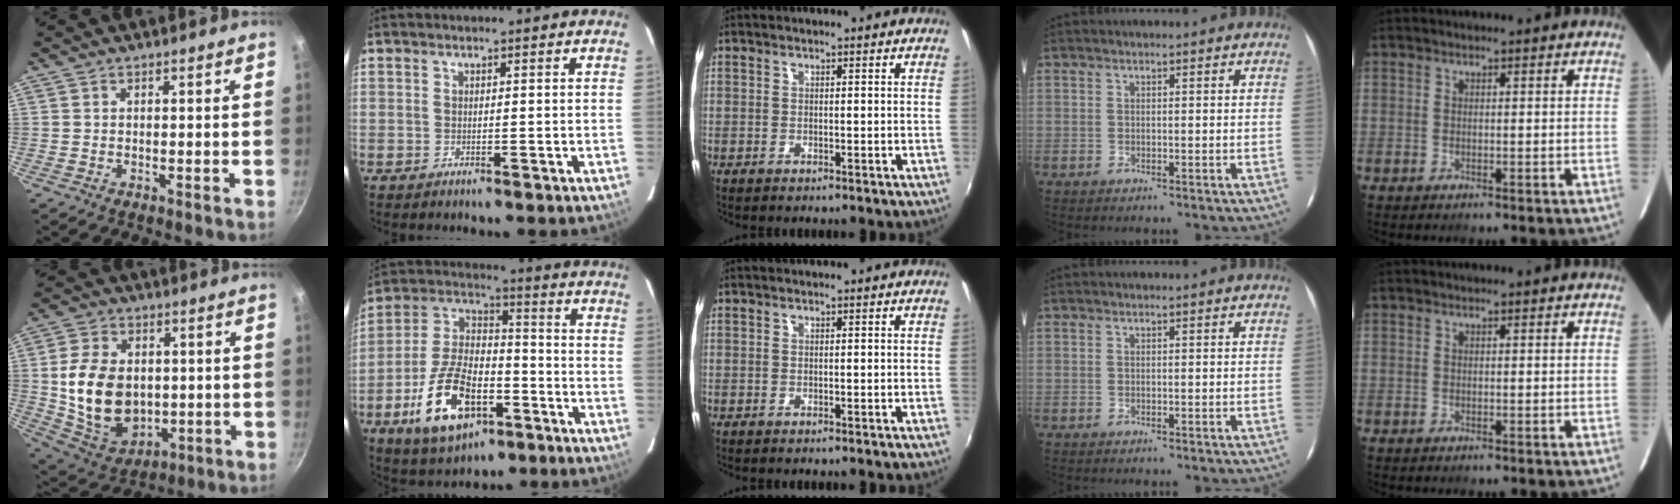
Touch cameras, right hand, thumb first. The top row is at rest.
{"thumb": {"total": 16.7, "force": [0.4, 12.2, 11.4], "torque": [-0.185, -0.007, 0.025]}, "index": {"total": 18.1, "force": [-7.9, 9.6, 13.1], "torque": [-0.271, 0.009, -0.128]}}